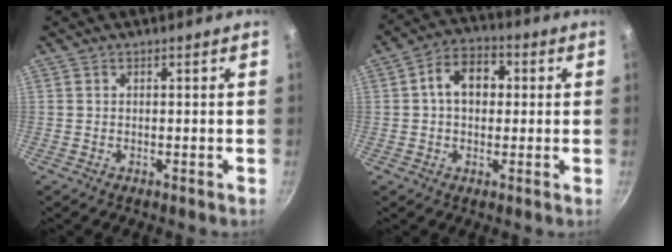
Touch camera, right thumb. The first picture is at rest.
{"total": 8.9, "force": [1.2, 6.4, 6.1], "torque": [-0.063, 0.021, 0.007]}